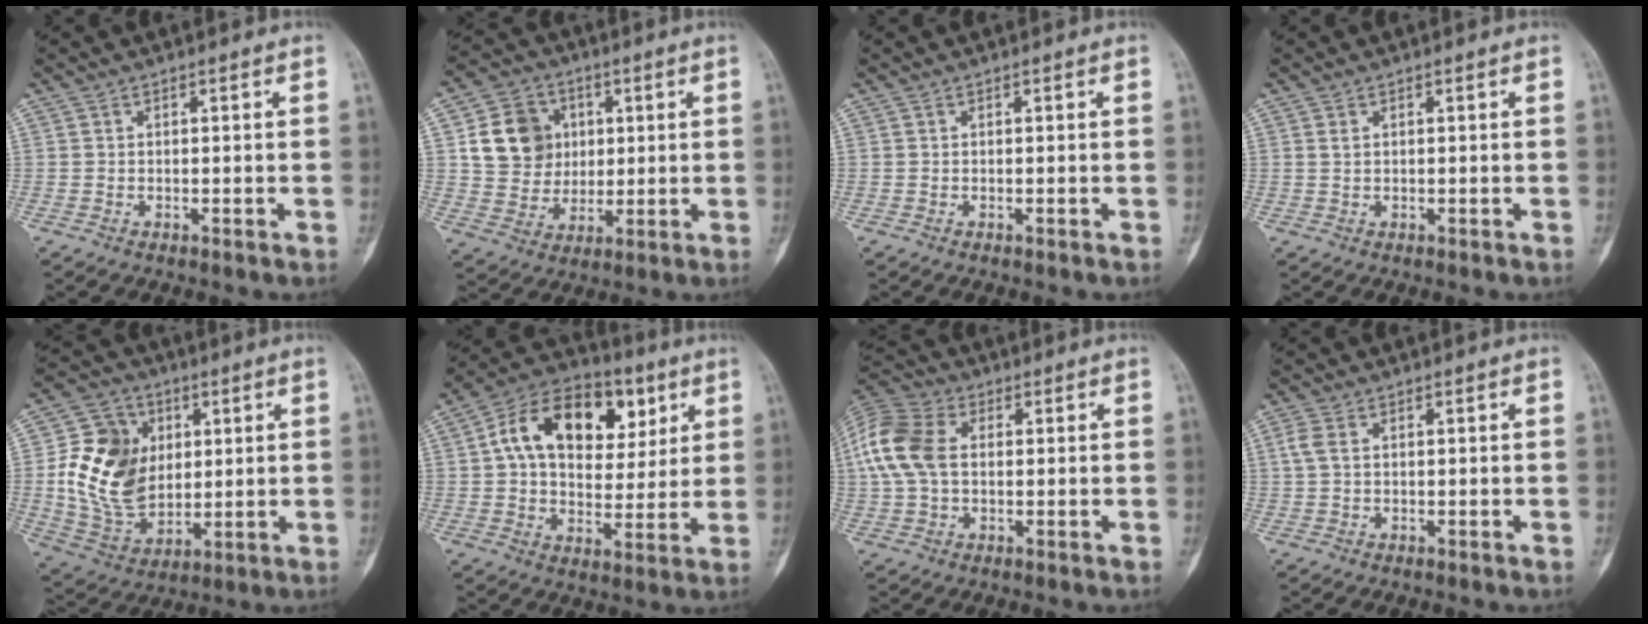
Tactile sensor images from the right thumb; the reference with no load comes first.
{"total": 12.3, "force": [2.9, 10.6, 5.5], "torque": [-0.060, -0.003, 0.055]}
{"total": 0.0}
{"total": 1.1, "force": [0.5, 0.6, 0.7], "torque": [-0.017, 0.003, 0.012]}
{"total": 18.1, "force": [2.6, 13.4, 11.9], "torque": [-0.190, -0.008, 0.058]}
{"total": 19.6, "force": [6.4, 12.9, 13.3], "torque": [-0.180, 0.006, 0.098]}
{"total": 12.6, "force": [1.5, 8.5, 9.2], "torque": [-0.203, 0.024, 0.024]}
{"total": 2.9, "force": [0.7, 1.8, 2.2], "torque": [-0.064, 0.008, 0.015]}